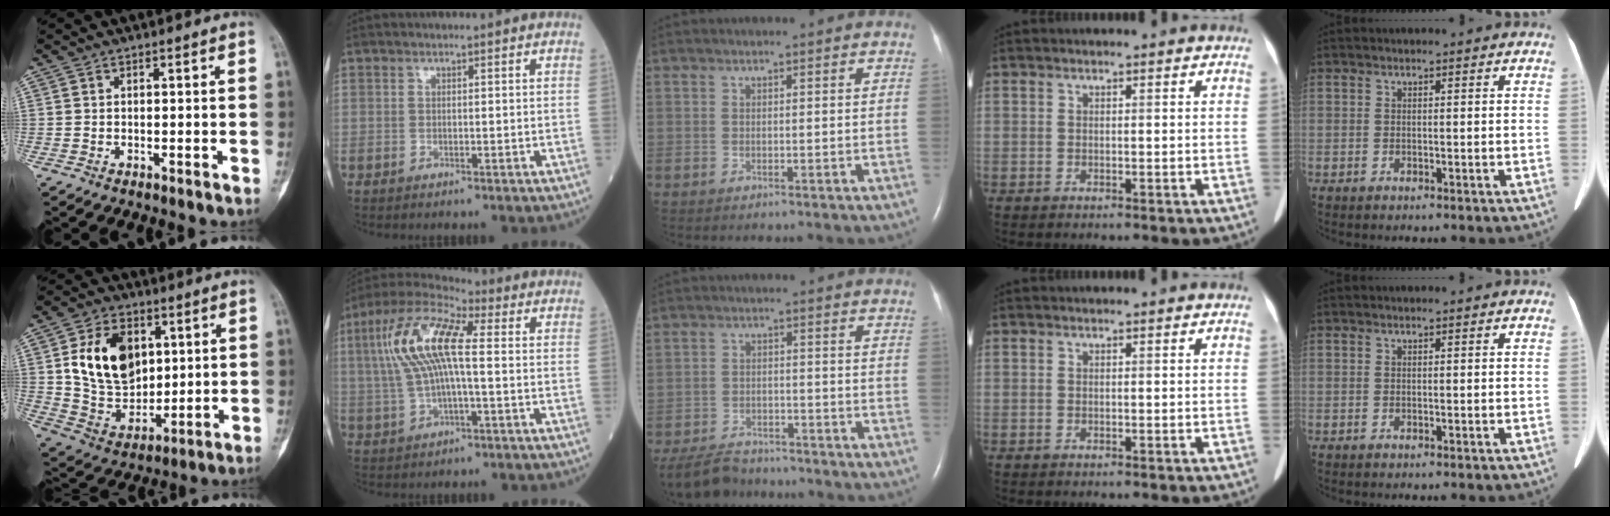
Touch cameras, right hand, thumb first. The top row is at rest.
{"thumb": {"total": 16.7, "force": [4.3, 11.7, 11.2], "torque": [-0.154, -0.019, 0.089]}, "index": {"total": 13.2, "force": [1.8, 3.4, 12.6], "torque": [-0.270, 0.030, 0.028]}, "middle": {"total": 7.7, "force": [-7.0, 2.6, 2.0], "torque": [-0.042, -0.014, -0.115]}}